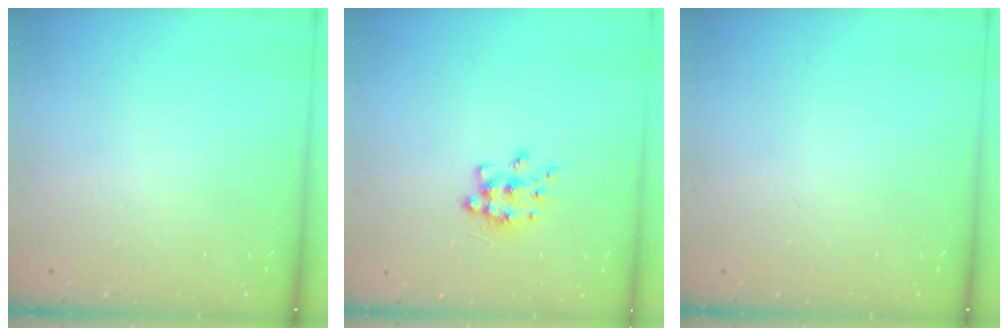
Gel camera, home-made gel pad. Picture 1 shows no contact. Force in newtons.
{"total": 8.0, "press": 8.0, "slide": 0.7}
{"total": 0.0}